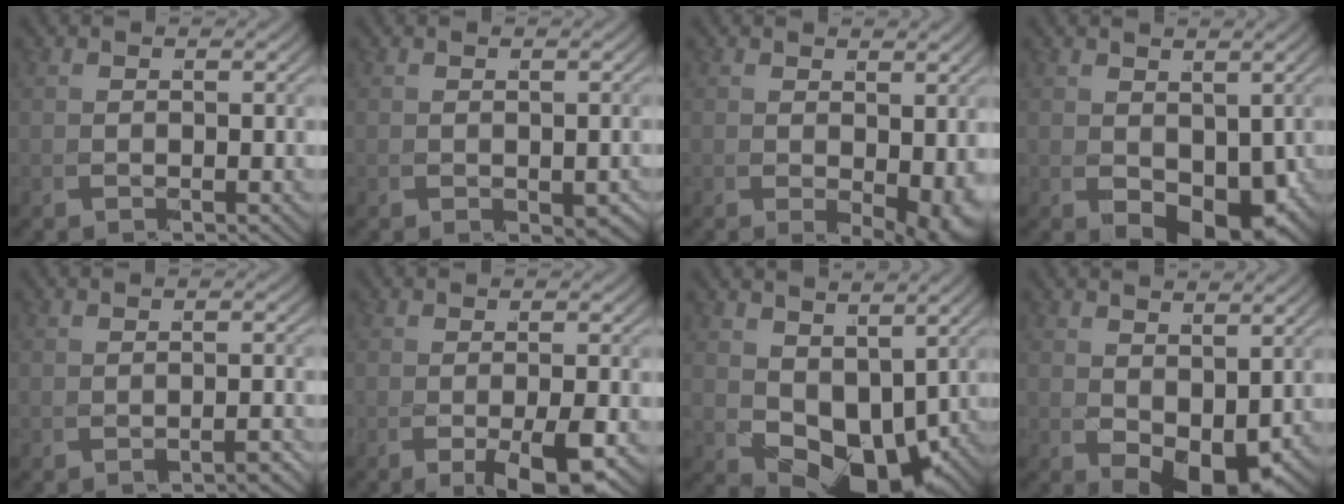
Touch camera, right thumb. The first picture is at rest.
{"total": 1.3, "force": [-0.5, 0.7, 0.9], "torque": [-0.016, -0.012, 0.002]}
{"total": 3.0, "force": [-0.2, 1.1, 2.8], "torque": [-0.041, -0.014, 0.009]}
{"total": 5.9, "force": [-1.1, 3.6, 4.5], "torque": [-0.089, -0.028, -0.003]}
{"total": 1.5, "force": [-1.3, -0.7, 0.0], "torque": [-0.015, -0.005, -0.019]}
{"total": 3.5, "force": [-1.7, -0.1, 3.1], "torque": [-0.055, -0.003, -0.024]}
{"total": 7.1, "force": [-0.7, 4.8, 5.1], "torque": [-0.101, -0.024, 0.000]}
{"total": 4.6, "force": [-0.6, 2.5, 3.9], "torque": [-0.068, -0.018, 0.001]}